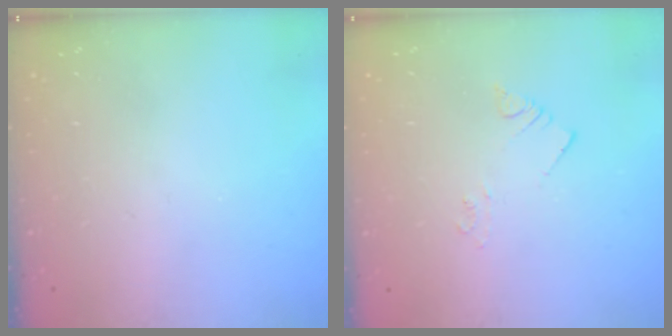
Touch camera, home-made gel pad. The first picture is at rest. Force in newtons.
{"total": 2.1, "press": 2.1, "slide": 0.3}